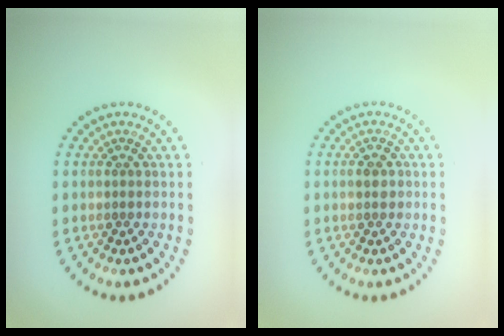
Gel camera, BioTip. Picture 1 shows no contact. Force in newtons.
{"total": 1.0, "press": 1.0, "slide": 0.2}